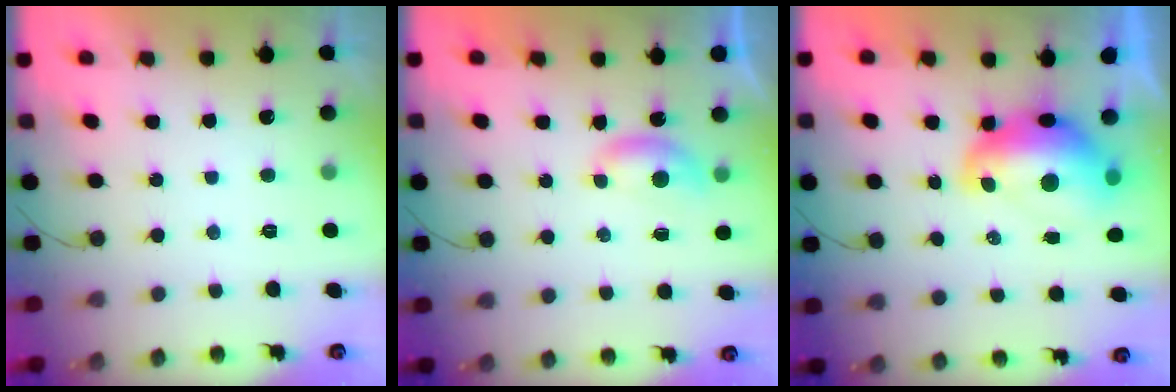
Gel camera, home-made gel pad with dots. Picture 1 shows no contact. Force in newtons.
{"total": 4.0, "press": 4.0, "slide": 0.6}
{"total": 12.3, "press": 12.3, "slide": 1.1}